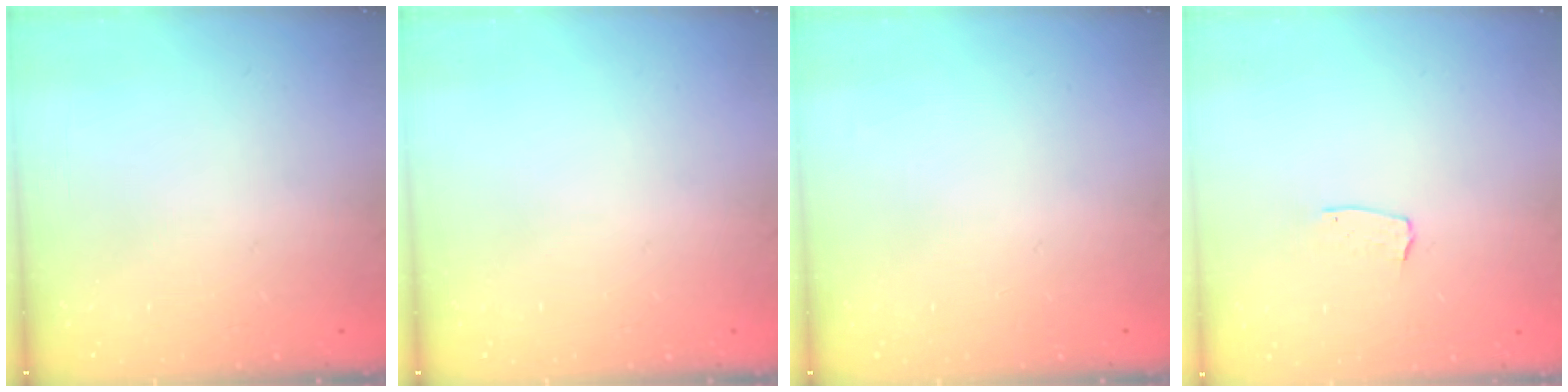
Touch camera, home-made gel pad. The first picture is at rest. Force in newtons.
{"total": 0.0}
{"total": 0.0}
{"total": 4.0, "press": 3.9, "slide": 0.2}